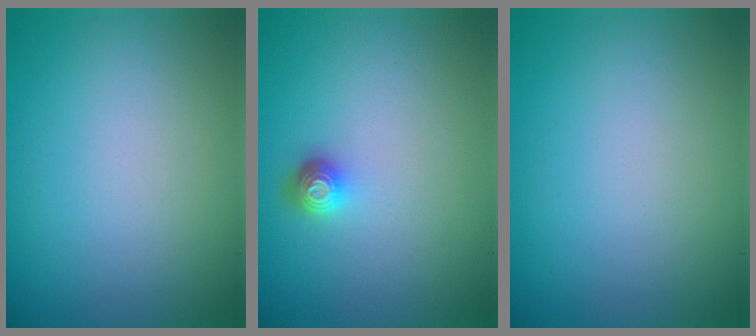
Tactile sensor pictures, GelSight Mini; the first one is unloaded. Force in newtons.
{"total": 1.6, "press": 1.3, "slide": 1.0}
{"total": 0.0}